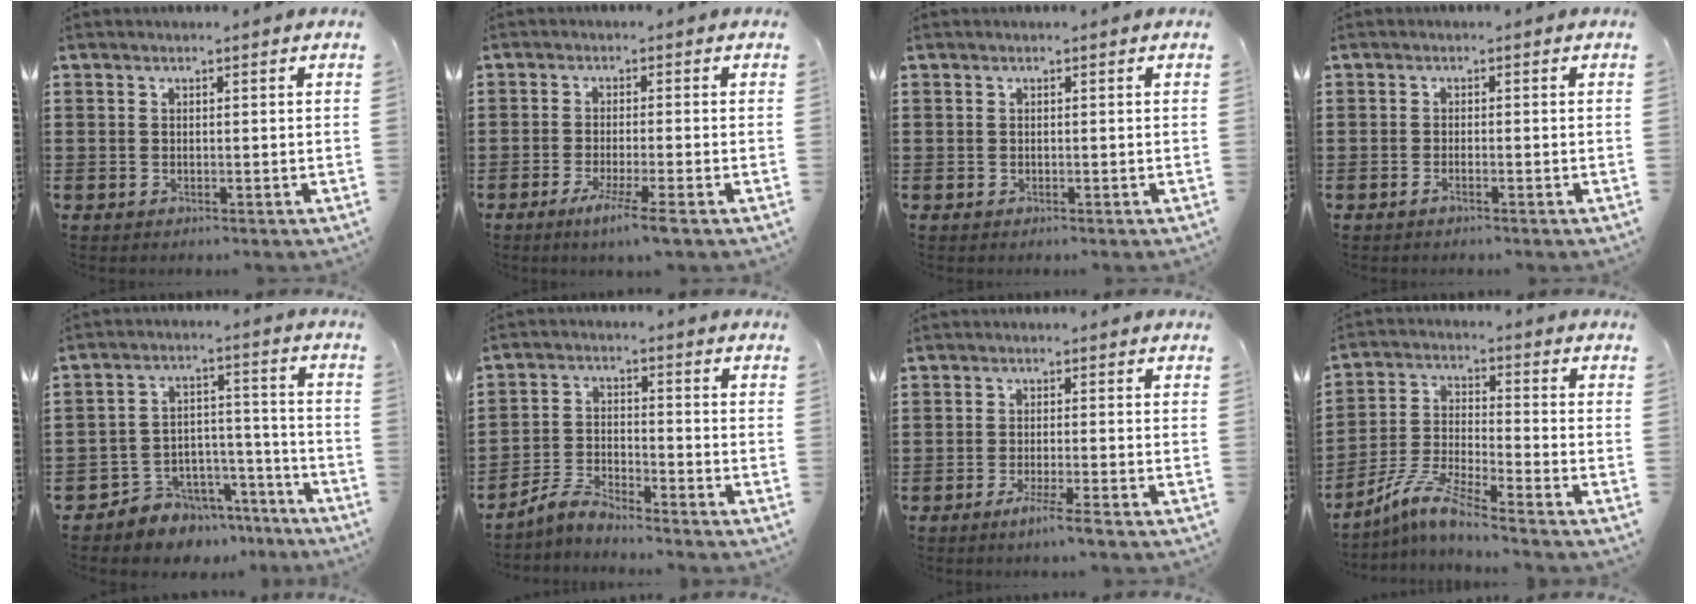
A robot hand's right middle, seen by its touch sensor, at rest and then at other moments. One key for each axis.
{"total": 4.3, "fx": -2.7, "fy": -0.4, "fz": 3.3, "tx": -0.059, "ty": -0.016, "tz": -0.047}
{"total": 0.0}
{"total": 0.9, "fx": -0.6, "fy": 0.1, "fz": 0.6, "tx": -0.012, "ty": -0.003, "tz": -0.011}
{"total": 5.9, "fx": -5.1, "fy": 2.9, "fz": -0.1, "tx": -0.004, "ty": 0.019, "tz": -0.099}
{"total": 4.4, "fx": -4.2, "fy": 0.6, "fz": 1.2, "tx": -0.038, "ty": 0.002, "tz": -0.090}
{"total": 3.3, "fx": -2.3, "fy": -0.4, "fz": 2.4, "tx": -0.036, "ty": -0.006, "tz": -0.039}
{"total": 7.5, "fx": -6.4, "fy": 0.1, "fz": 3.9, "tx": -0.096, "ty": -0.013, "tz": -0.132}